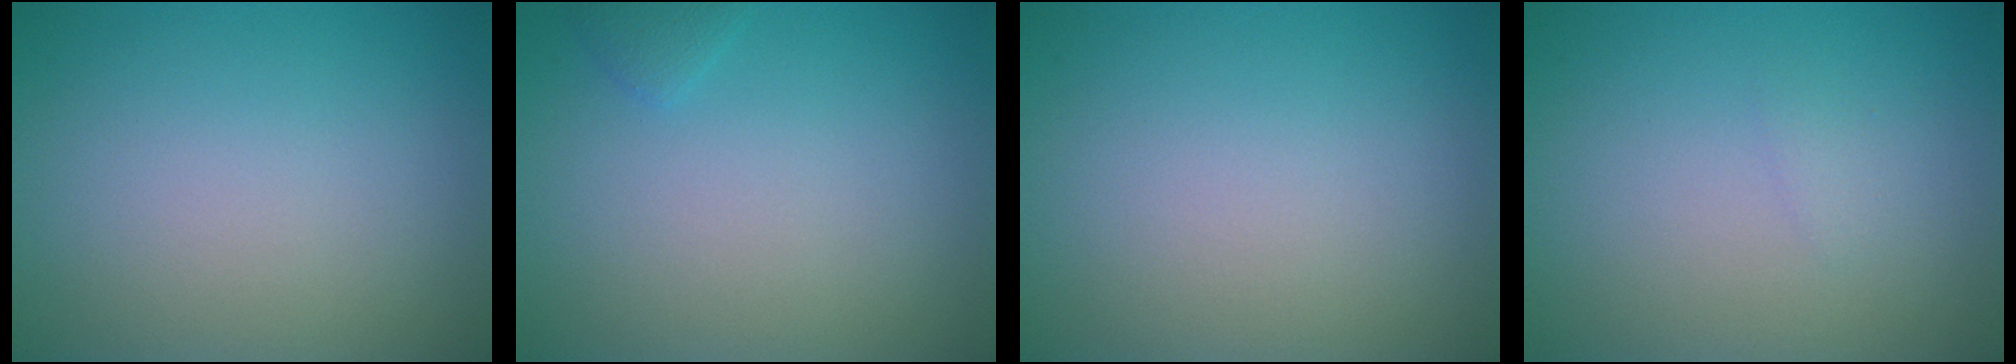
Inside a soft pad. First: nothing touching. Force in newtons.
{"total": 0.7, "press": 0.7, "slide": 0.1}
{"total": 0.0}
{"total": 0.6, "press": 0.6, "slide": 0.0}